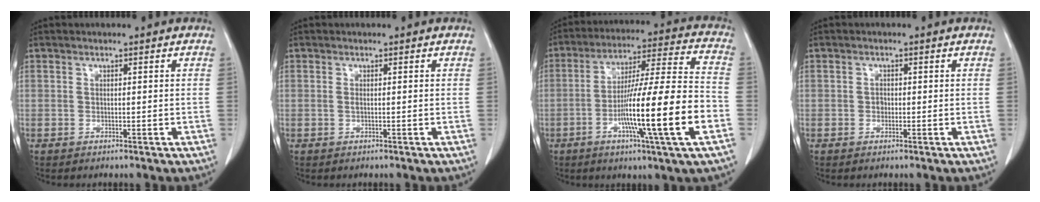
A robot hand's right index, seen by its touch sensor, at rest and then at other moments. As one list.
[{"total": 0.5, "force": [0.0, 0.1, 0.5], "torque": [-0.014, -0.001, 0.000]}, {"total": 18.6, "force": [-5.8, -0.4, 17.7], "torque": [-0.292, -0.005, -0.100]}, {"total": 1.0, "force": [-0.2, 0.8, 0.5], "torque": [-0.007, 0.003, -0.004]}]